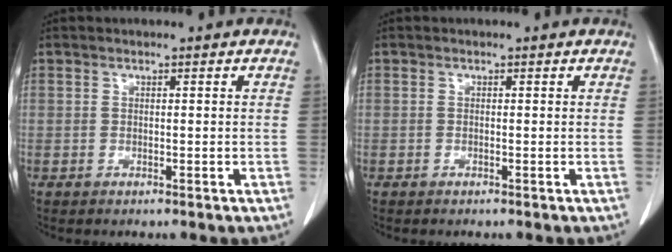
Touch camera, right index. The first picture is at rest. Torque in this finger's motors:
{"motor_torque": [-0.02, 0.00, -0.01, 0.01]}